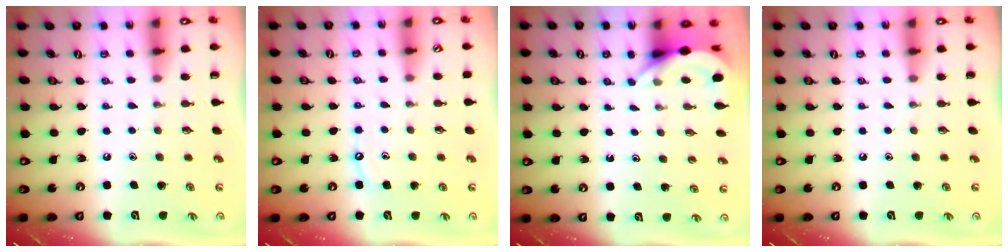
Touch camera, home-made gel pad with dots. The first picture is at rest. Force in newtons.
{"total": 4.2, "press": 4.2, "slide": 0.5}
{"total": 4.8, "press": 4.8, "slide": 0.2}
{"total": 0.0}